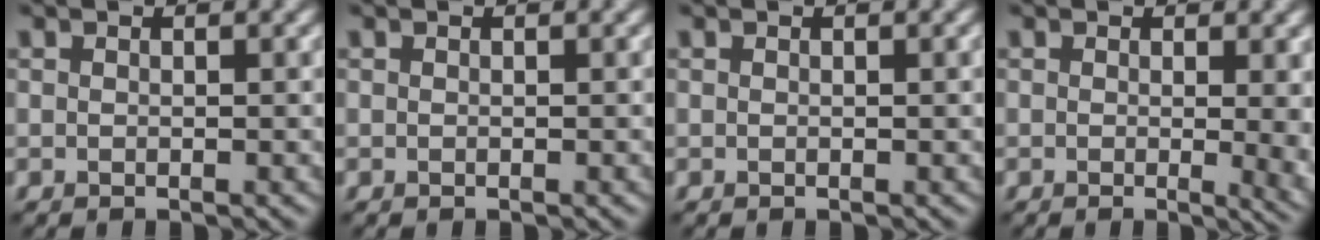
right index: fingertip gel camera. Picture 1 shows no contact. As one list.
[{"total": 0.0}, {"total": 0.5, "force": [0.1, 0.1, 0.5], "torque": [-0.007, 0.002, 0.001]}, {"total": 5.9, "force": [0.1, 2.6, 5.3], "torque": [-0.018, -0.002, -0.003]}]